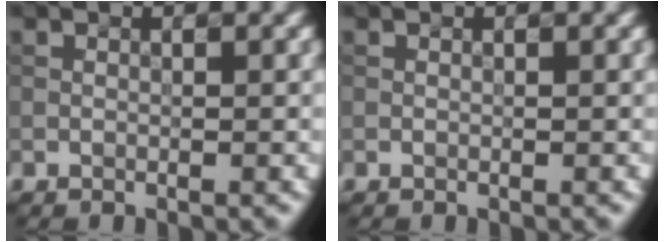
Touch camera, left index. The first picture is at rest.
{"total": 0.0}